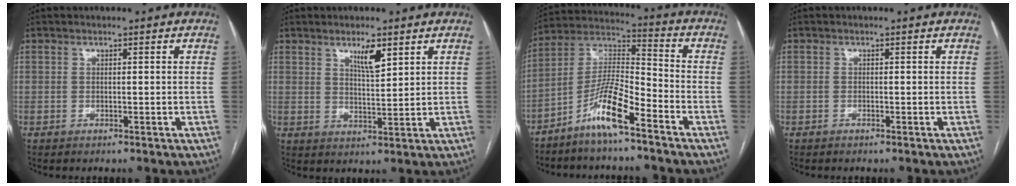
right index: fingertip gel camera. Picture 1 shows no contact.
{"total": 4.3, "force": [2.7, 0.8, 3.3], "torque": [-0.061, -0.005, 0.048]}
{"total": 10.1, "force": [-6.6, 1.0, 7.6], "torque": [-0.157, 0.004, -0.132]}
{"total": 0.0}